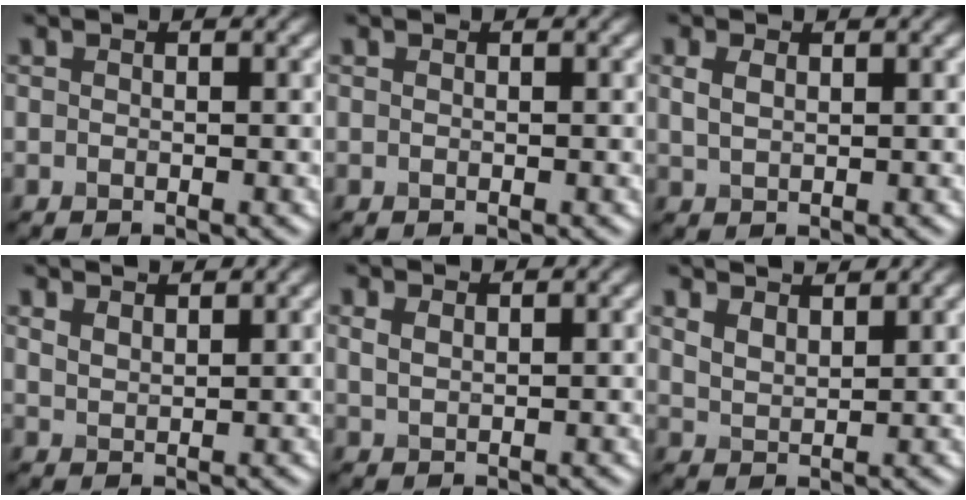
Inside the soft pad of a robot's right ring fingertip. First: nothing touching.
{"total": 0.0}
{"total": 1.6, "force": [0.8, 0.9, 1.1], "torque": [-0.026, 0.000, 0.019]}
{"total": 2.5, "force": [2.2, 0.7, 0.9], "torque": [-0.014, 0.003, 0.035]}
{"total": 1.4, "force": [1.0, 0.6, 0.8], "torque": [-0.020, 0.000, 0.024]}
{"total": 3.7, "force": [3.2, 1.2, 1.5], "torque": [-0.032, 0.004, 0.050]}